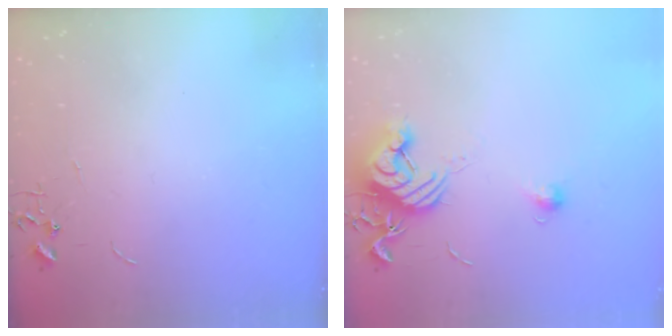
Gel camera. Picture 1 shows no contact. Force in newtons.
{"total": 11.7, "press": 11.6, "slide": 0.9}